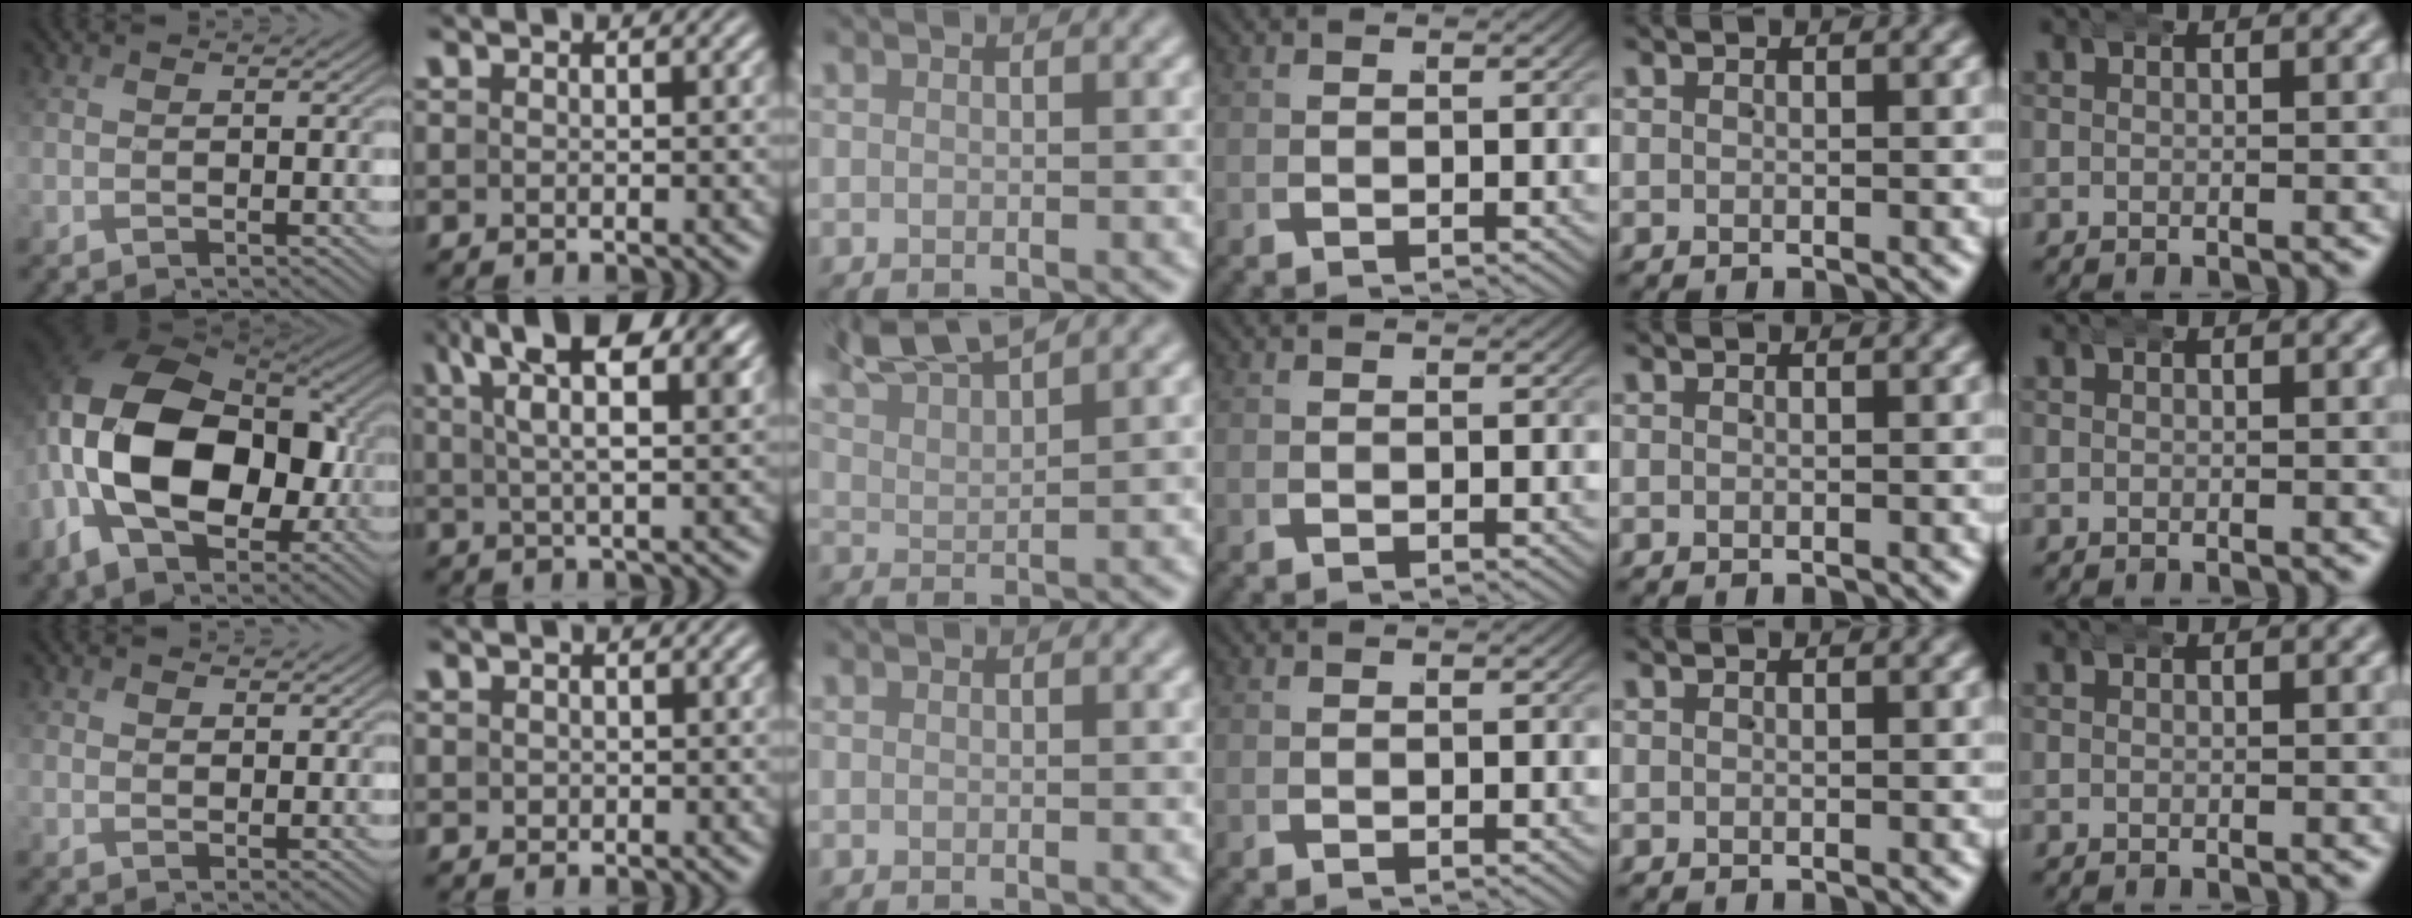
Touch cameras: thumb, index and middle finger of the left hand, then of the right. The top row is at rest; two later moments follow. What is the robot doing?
{"motion": "wrap", "object": "aluminum foil"}